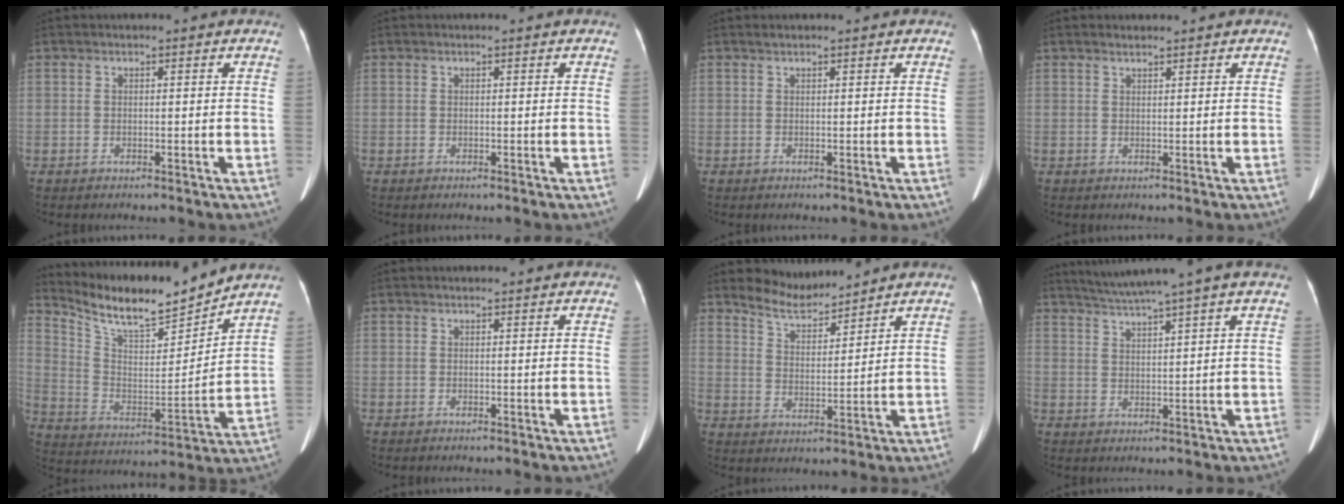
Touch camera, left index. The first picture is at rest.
{"total": 0.0}
{"total": 0.0}
{"total": 0.7, "force": [0.6, 0.1, 0.2], "torque": [-0.008, -0.001, 0.015]}
{"total": 14.2, "force": [13.3, 0.9, 5.0], "torque": [-0.107, -0.018, 0.239]}
{"total": 1.4, "force": [1.3, 0.2, 0.4], "torque": [-0.011, 0.014, 0.016]}
{"total": 5.7, "force": [5.6, 0.8, 0.5], "torque": [-0.019, -0.005, 0.113]}
{"total": 8.0, "force": [6.6, -2.0, 3.9], "torque": [-0.069, 0.014, 0.103]}